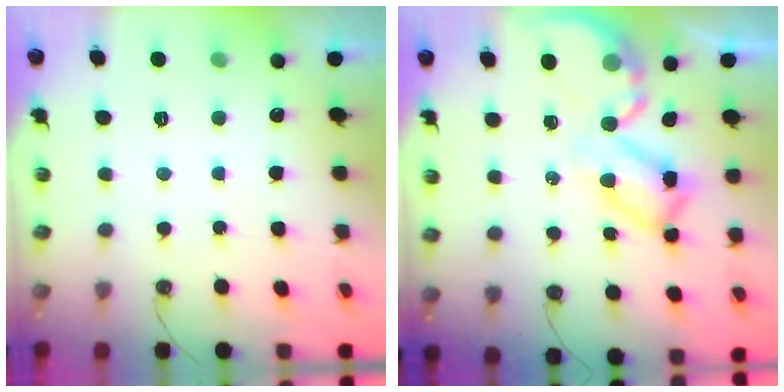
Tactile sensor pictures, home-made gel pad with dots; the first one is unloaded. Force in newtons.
{"total": 8.6, "press": 8.5, "slide": 0.7}